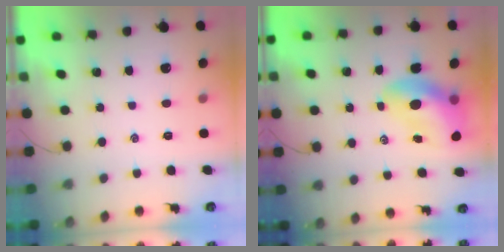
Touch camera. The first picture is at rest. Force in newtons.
{"total": 12.4, "press": 11.8, "slide": 3.9}